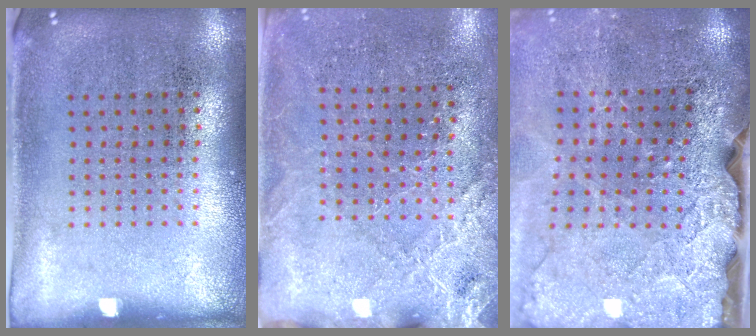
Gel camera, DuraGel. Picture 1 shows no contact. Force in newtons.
{"total": 2.6, "press": 2.6, "slide": 0.5}
{"total": 4.0, "press": 3.3, "slide": 2.3}